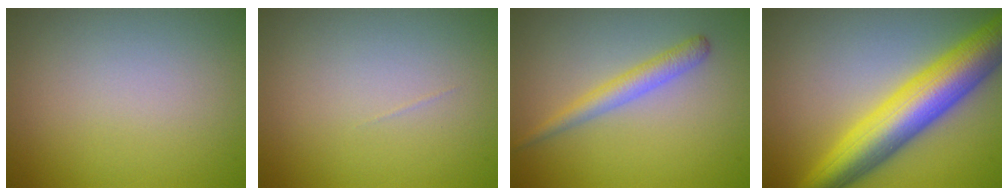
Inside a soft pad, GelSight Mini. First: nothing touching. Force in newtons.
{"total": 0.0}
{"total": 2.3, "press": 2.3, "slide": 0.0}
{"total": 9.3, "press": 9.3, "slide": 0.2}